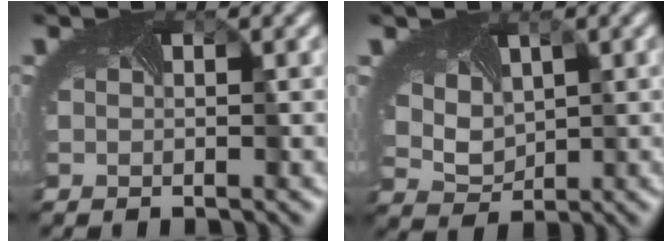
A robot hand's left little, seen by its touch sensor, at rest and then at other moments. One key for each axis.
{"total": 4.1, "fx": 1.8, "fy": 2.8, "fz": 2.3, "tx": -0.064, "ty": 0.015, "tz": 0.041}